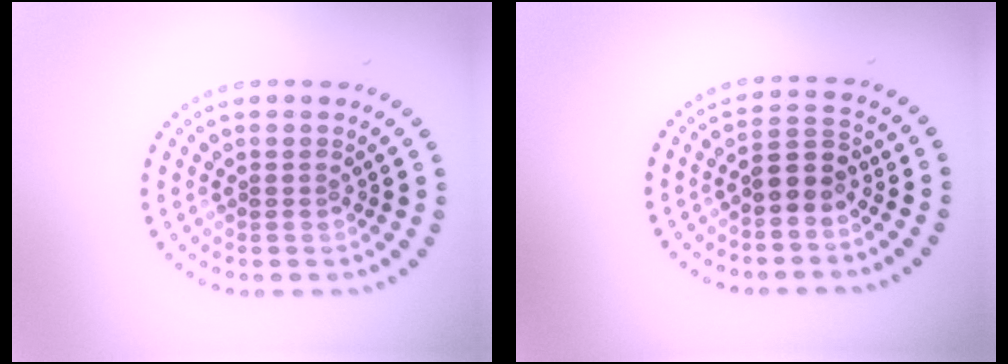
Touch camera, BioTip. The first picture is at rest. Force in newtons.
{"total": 2.6, "press": 2.3, "slide": 1.1}